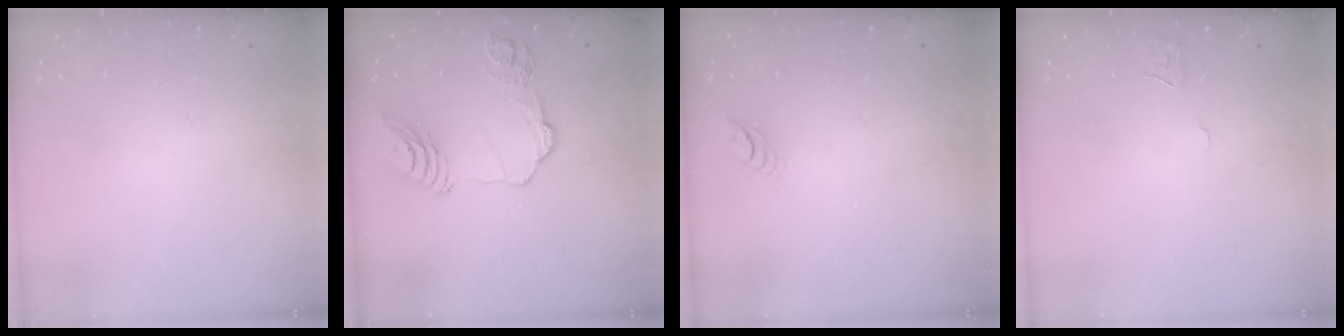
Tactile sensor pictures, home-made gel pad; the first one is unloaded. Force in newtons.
{"total": 13.5, "press": 13.4, "slide": 1.6}
{"total": 3.9, "press": 3.9, "slide": 0.1}
{"total": 3.9, "press": 3.8, "slide": 0.4}